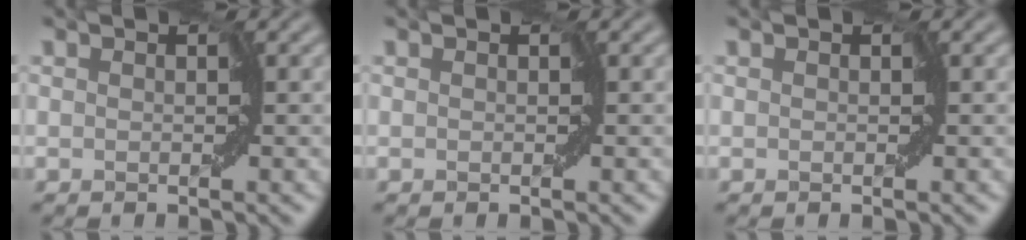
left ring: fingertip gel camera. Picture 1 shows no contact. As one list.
[{"total": 0.0}, {"total": 0.0}]